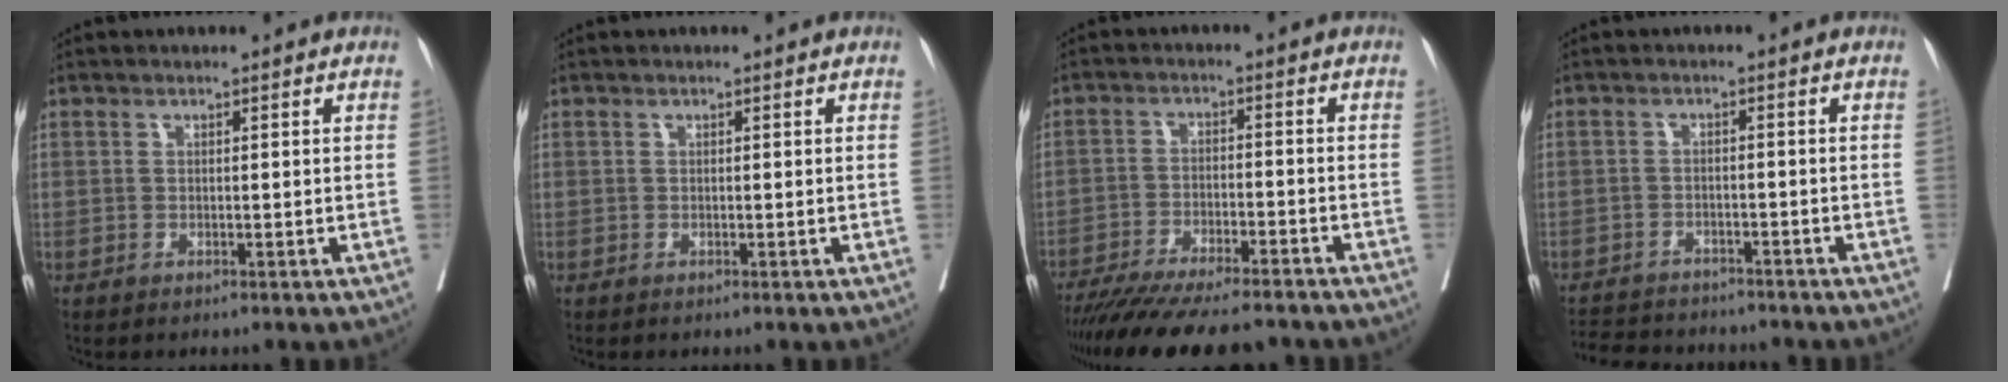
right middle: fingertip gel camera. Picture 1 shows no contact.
{"total": 0.0}
{"total": 18.2, "force": [-16.0, 2.3, 8.2], "torque": [-0.137, -0.032, -0.235]}
{"total": 11.3, "force": [-10.3, 2.9, 3.6], "torque": [-0.077, -0.004, -0.140]}